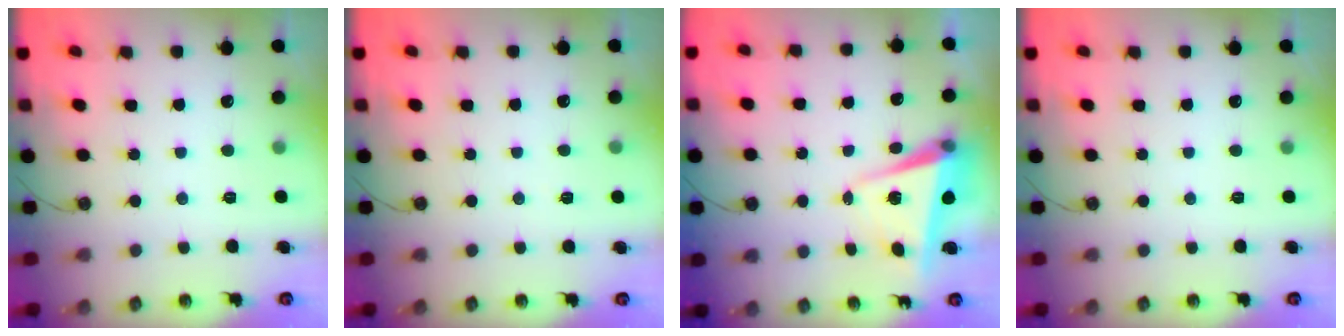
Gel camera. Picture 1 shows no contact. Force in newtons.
{"total": 2.5, "press": 1.7, "slide": 1.8}
{"total": 5.4, "press": 5.3, "slide": 1.0}
{"total": 0.0}